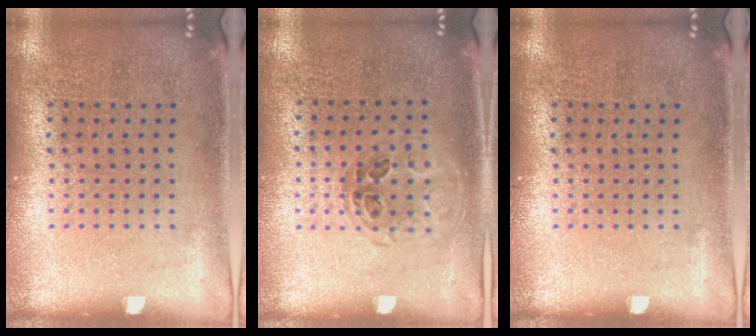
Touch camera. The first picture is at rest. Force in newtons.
{"total": 1.0, "press": 0.8, "slide": 0.6}
{"total": 0.0}